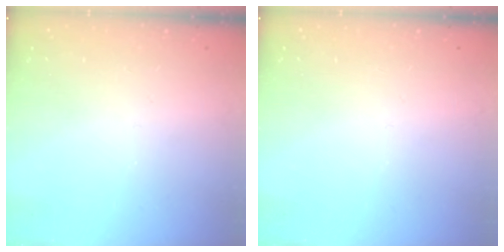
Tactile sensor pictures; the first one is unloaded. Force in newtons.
{"total": 0.0}